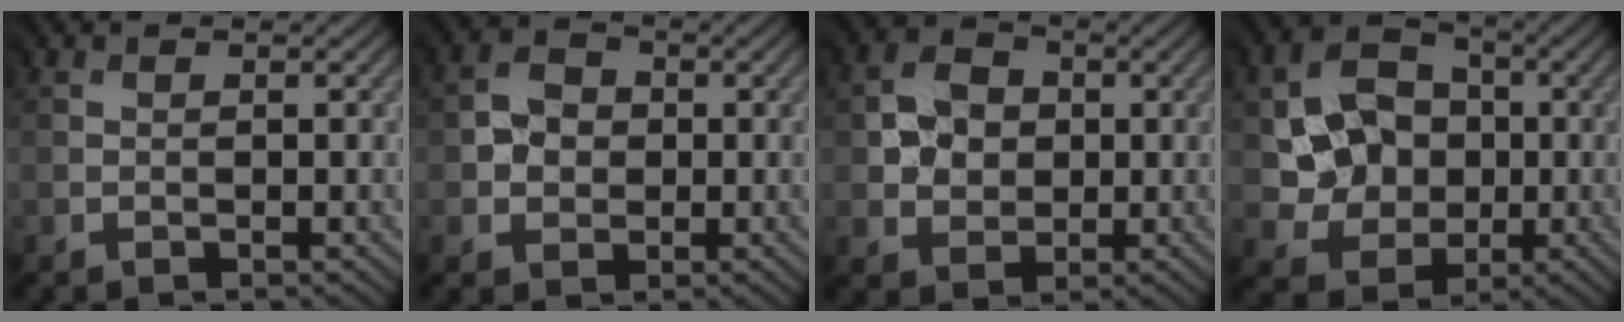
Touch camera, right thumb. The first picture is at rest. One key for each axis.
{"total": 3.0, "fx": 0.0, "fy": 2.9, "fz": 0.7, "tx": -0.010, "ty": 0.005, "tz": -0.003}
{"total": 4.5, "fx": 0.8, "fy": 4.2, "fz": 1.3, "tx": -0.034, "ty": 0.008, "tz": 0.006}
{"total": 7.8, "fx": 0.8, "fy": 7.1, "fz": 3.2, "tx": -0.081, "ty": 0.001, "tz": 0.006}